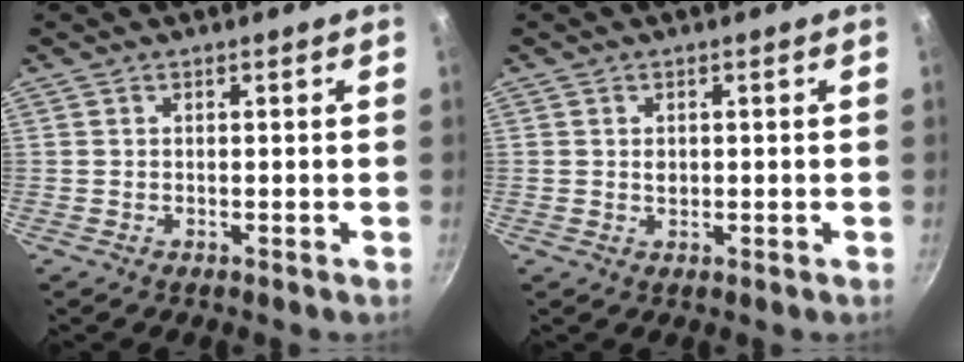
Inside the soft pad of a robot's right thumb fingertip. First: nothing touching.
{"total": 1.4, "force": [0.2, 1.1, 0.8], "torque": [-0.012, 0.001, 0.003]}